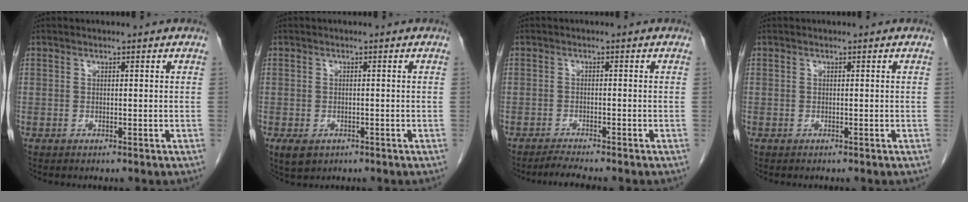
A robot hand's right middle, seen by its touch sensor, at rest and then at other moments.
{"total": 2.8, "force": [-1.5, 1.8, 1.5], "torque": [-0.029, -0.004, -0.013]}
{"total": 3.1, "force": [-2.8, -0.3, 1.2], "torque": [-0.026, -0.011, -0.048]}
{"total": 0.0}